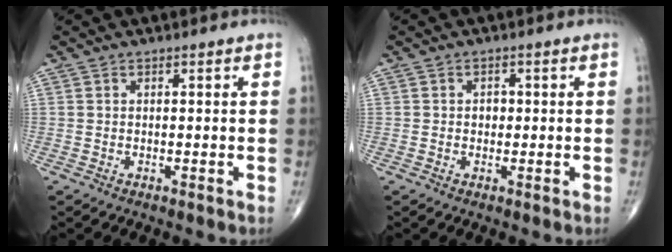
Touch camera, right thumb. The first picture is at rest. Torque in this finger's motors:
{"motor_torque": [-0.21, -0.02, 0.45, 0.05, 0.07]}